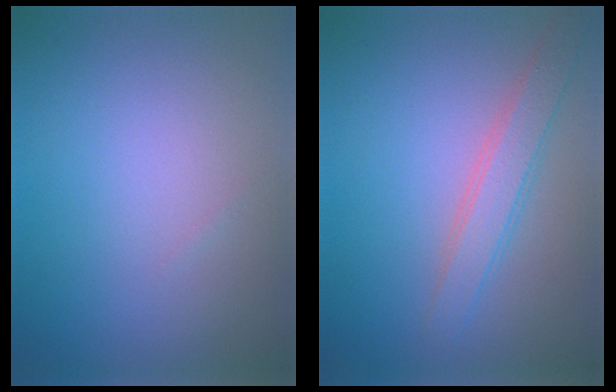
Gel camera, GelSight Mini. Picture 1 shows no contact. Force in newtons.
{"total": 2.8, "press": 2.8, "slide": 0.2}